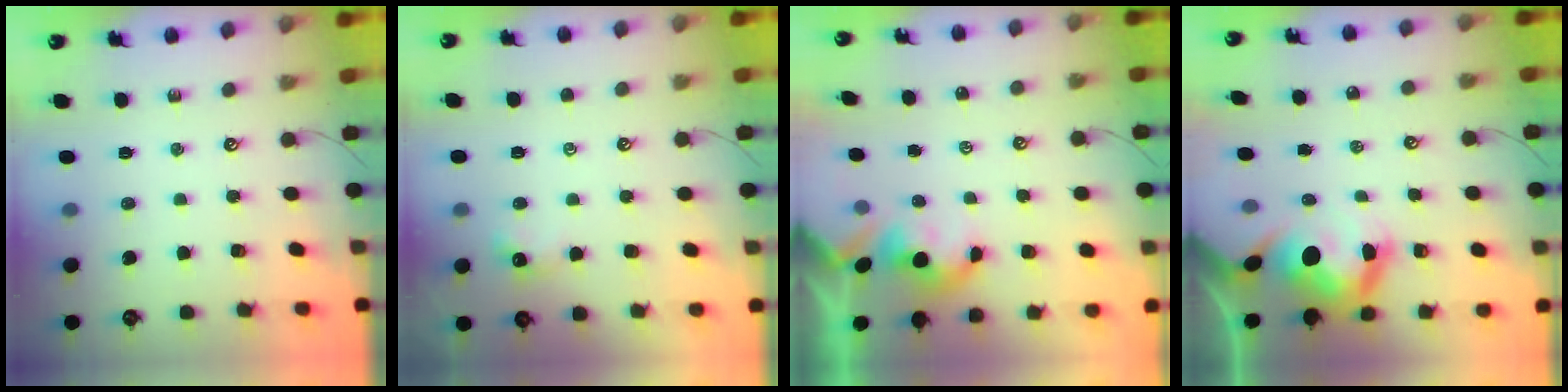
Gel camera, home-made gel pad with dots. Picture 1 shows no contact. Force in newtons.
{"total": 0.0}
{"total": 1.6, "press": 1.5, "slide": 0.3}
{"total": 9.7, "press": 9.6, "slide": 1.1}